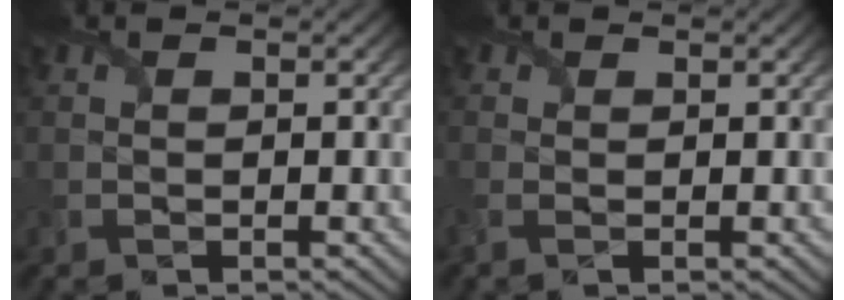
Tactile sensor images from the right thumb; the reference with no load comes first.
{"total": 1.3, "force": [0.0, 0.8, 1.0], "torque": [-0.031, 0.001, -0.006]}